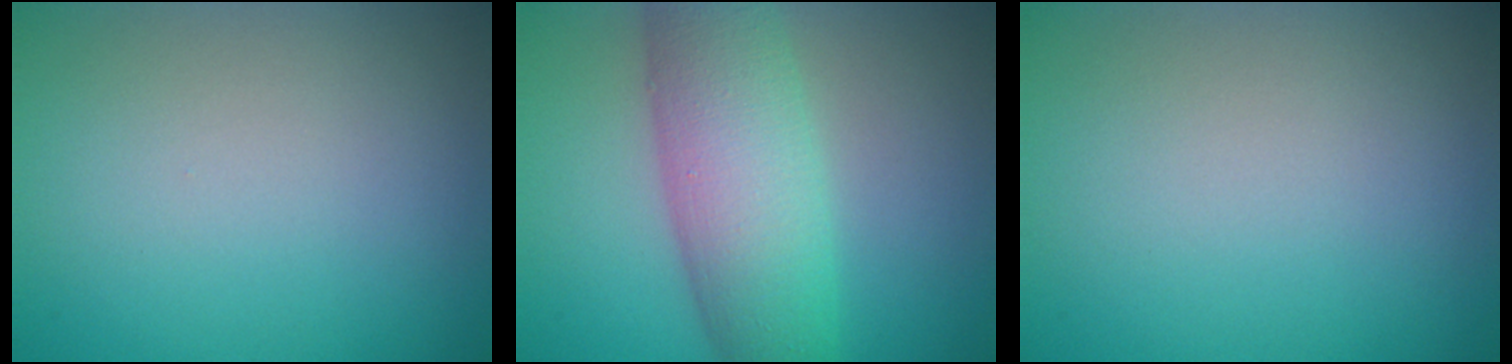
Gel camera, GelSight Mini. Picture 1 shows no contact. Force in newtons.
{"total": 8.1, "press": 8.1, "slide": 0.1}
{"total": 0.0}